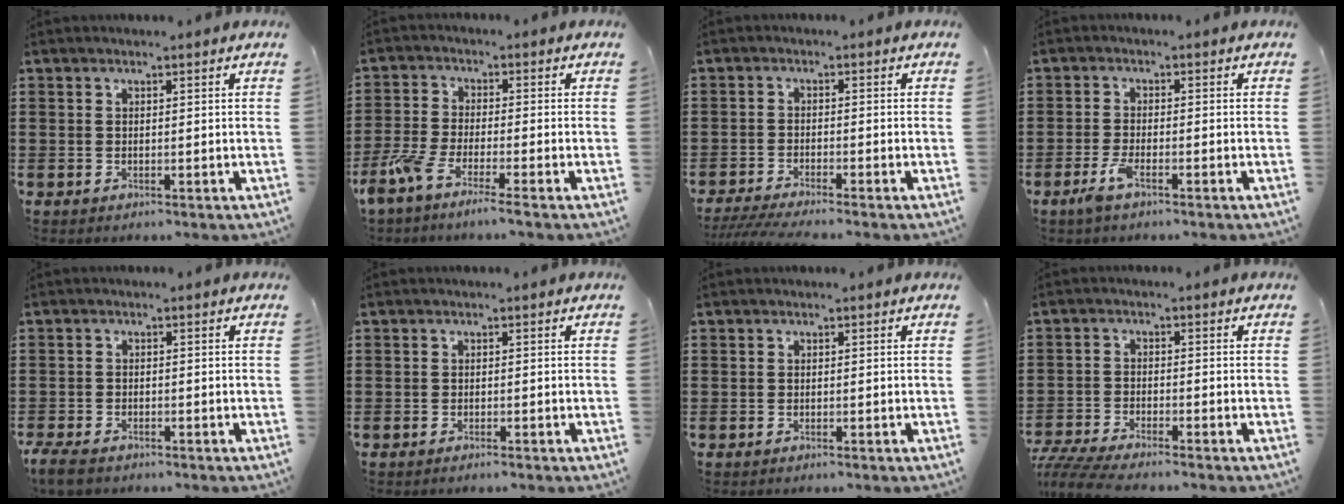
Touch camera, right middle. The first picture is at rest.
{"total": 4.8, "force": [-3.8, 0.0, 2.9], "torque": [-0.077, -0.019, -0.077]}
{"total": 2.8, "force": [-2.5, -0.1, 1.3], "torque": [-0.036, -0.006, -0.054]}
{"total": 3.2, "force": [-1.8, 0.6, 2.6], "torque": [-0.065, -0.006, -0.039]}
{"total": 2.1, "force": [-1.8, 0.7, 0.9], "torque": [-0.033, 0.001, -0.039]}
{"total": 0.6, "force": [-0.6, 0.0, 0.3], "torque": [-0.006, -0.002, -0.011]}
{"total": 0.0}
{"total": 4.2, "force": [-4.0, 0.1, 1.3], "torque": [-0.043, -0.015, -0.085]}